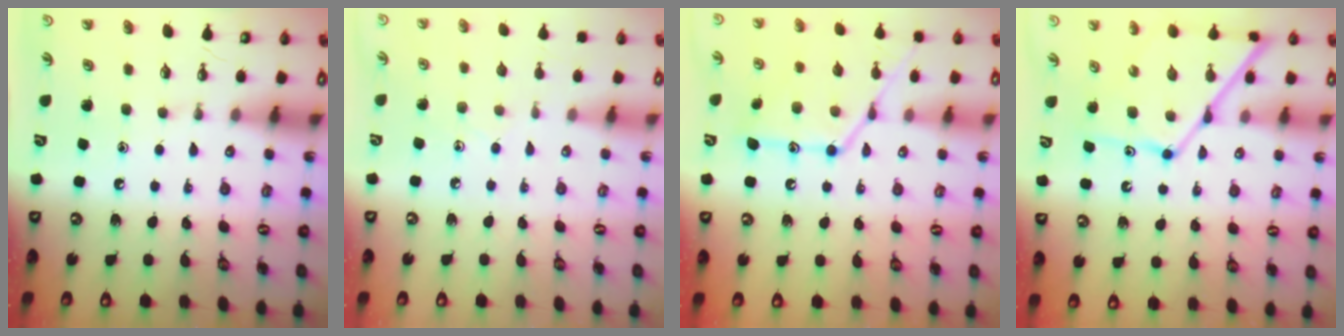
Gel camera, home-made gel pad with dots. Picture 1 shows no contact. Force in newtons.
{"total": 5.5, "press": 5.5, "slide": 0.5}
{"total": 16.2, "press": 16.1, "slide": 1.4}
{"total": 14.2, "press": 14.1, "slide": 1.4}